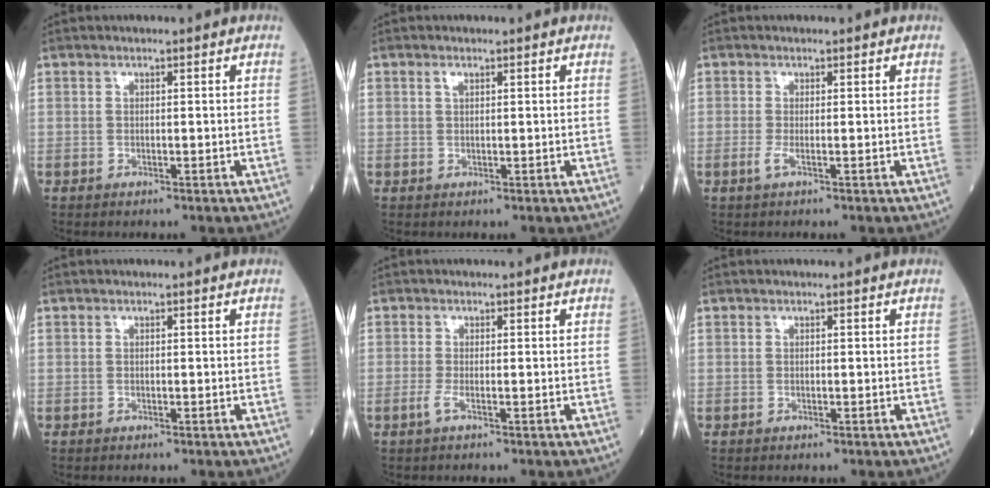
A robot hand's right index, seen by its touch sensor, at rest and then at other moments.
{"total": 0.9, "force": [0.5, 0.3, 0.6], "torque": [-0.014, 0.005, 0.010]}
{"total": 1.1, "force": [-0.4, -0.2, 1.0], "torque": [-0.027, -0.004, -0.010]}
{"total": 0.0}
{"total": 1.2, "force": [-0.6, -0.2, 1.1], "torque": [-0.027, -0.004, -0.014]}
{"total": 0.0}